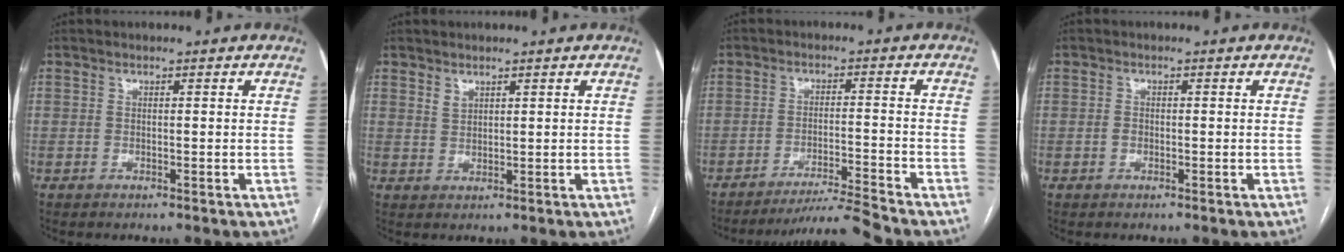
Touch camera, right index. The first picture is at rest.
{"total": 1.7, "force": [1.3, 0.9, 0.7], "torque": [-0.011, 0.000, 0.028]}
{"total": 6.9, "force": [-6.2, -2.9, 0.9], "torque": [-0.013, -0.007, -0.107]}
{"total": 1.0, "force": [-0.2, 0.8, 0.6], "torque": [-0.010, 0.003, -0.003]}